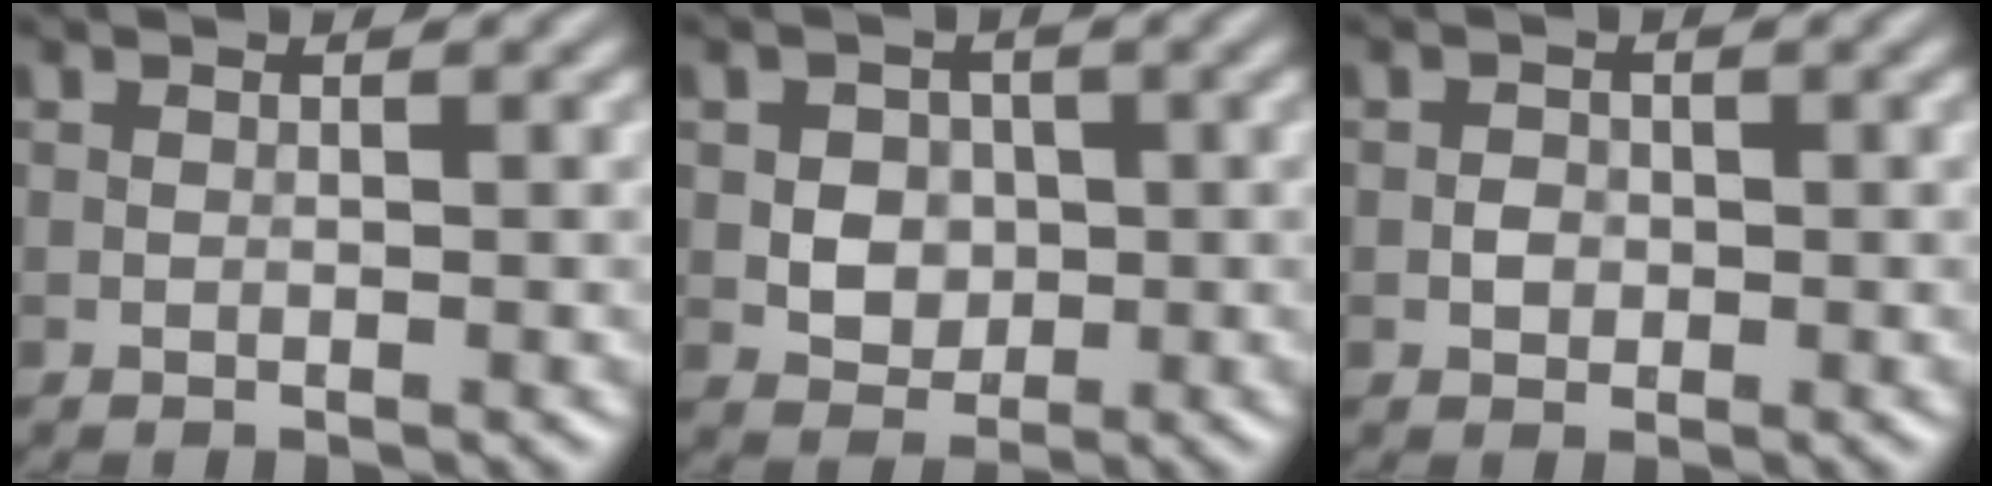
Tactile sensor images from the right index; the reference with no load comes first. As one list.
[{"total": 3.3, "force": [0.1, 2.7, 1.8], "torque": [-0.019, 0.005, -0.006]}, {"total": 1.1, "force": [-0.2, 0.9, 0.5], "torque": [-0.006, 0.000, -0.006]}]